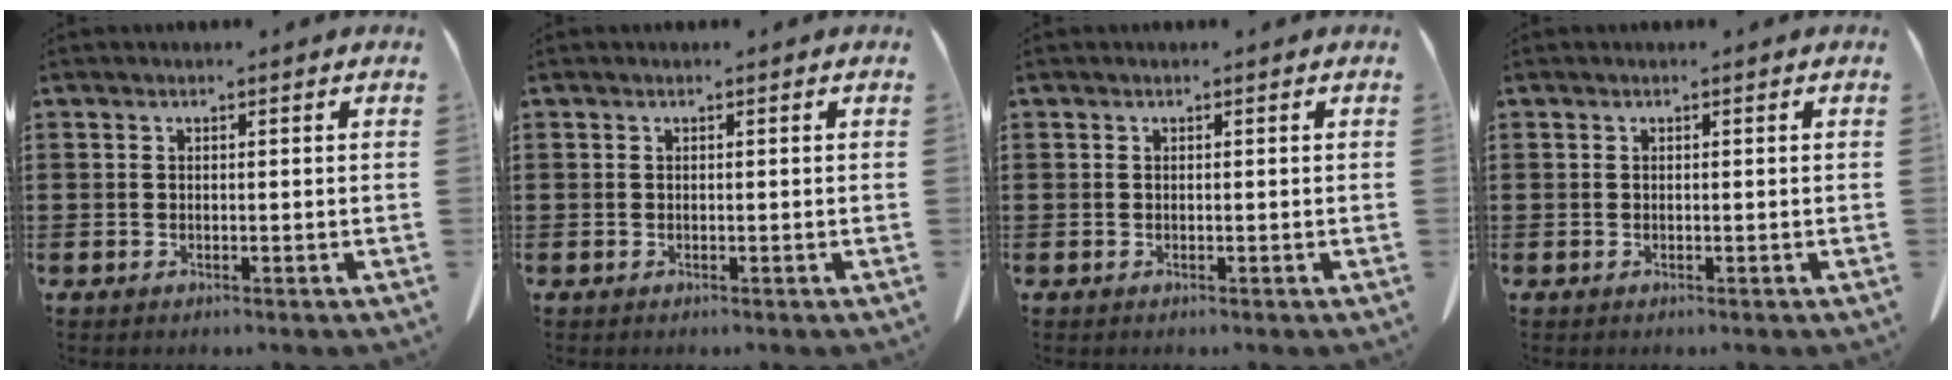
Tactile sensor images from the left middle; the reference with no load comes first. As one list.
[{"total": 0.0}, {"total": 0.0}, {"total": 0.0}]